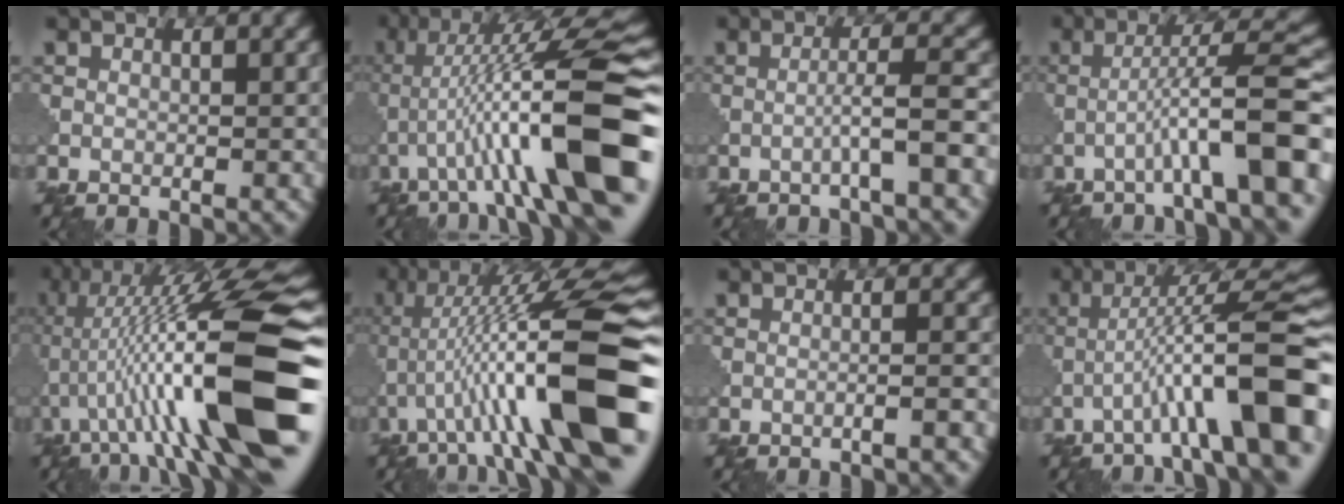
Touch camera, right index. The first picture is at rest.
{"total": 12.8, "force": [-2.6, 1.7, 12.4], "torque": [-0.188, 0.035, -0.039]}
{"total": 3.3, "force": [-1.3, 0.1, 3.1], "torque": [-0.047, 0.016, -0.036]}
{"total": 8.1, "force": [-2.7, 0.9, 7.6], "torque": [-0.110, 0.026, -0.050]}
{"total": 15.7, "force": [-1.9, 2.1, 15.4], "torque": [-0.250, 0.039, -0.024]}
{"total": 14.3, "force": [-2.1, 2.0, 14.0], "torque": [-0.218, 0.034, -0.030]}
{"total": 1.9, "force": [-1.1, 0.4, 1.5], "torque": [-0.011, 0.010, -0.034]}
{"total": 11.2, "force": [-3.6, 1.6, 10.5], "torque": [-0.149, 0.034, -0.056]}